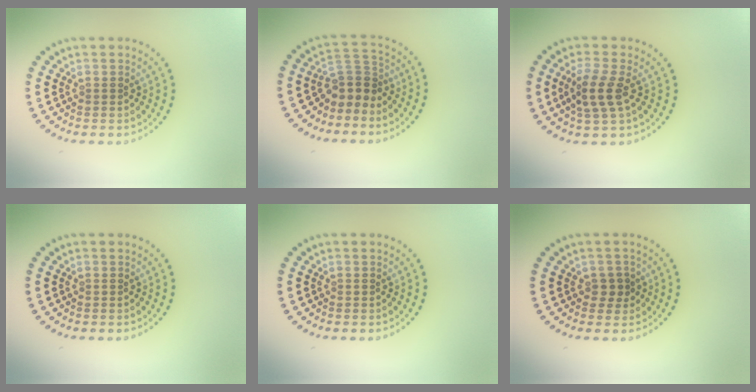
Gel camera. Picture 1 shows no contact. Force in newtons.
{"total": 2.9, "press": 2.2, "slide": 1.9}
{"total": 3.3, "press": 3.0, "slide": 1.3}
{"total": 0.0}
{"total": 0.0}
{"total": 1.4, "press": 1.3, "slide": 0.5}